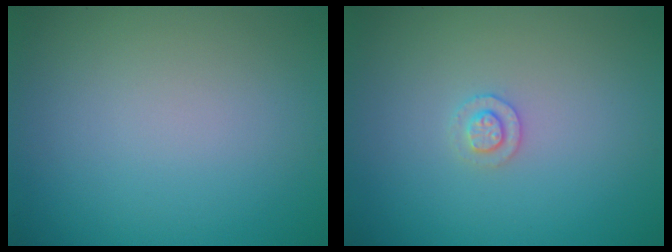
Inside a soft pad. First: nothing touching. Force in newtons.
{"total": 1.3, "press": 1.2, "slide": 0.3}